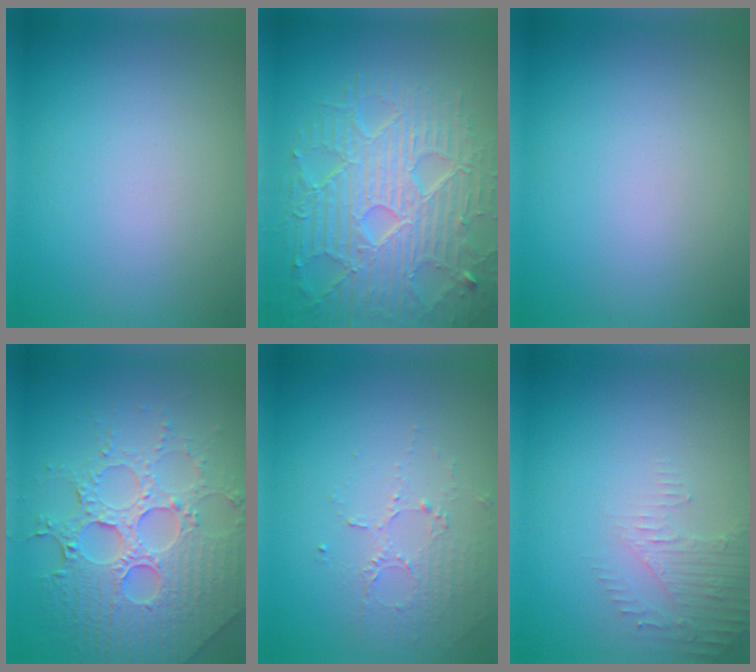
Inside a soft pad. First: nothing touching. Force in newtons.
{"total": 8.4, "press": 6.1, "slide": 5.8}
{"total": 0.0}
{"total": 7.9, "press": 5.8, "slide": 5.4}
{"total": 1.6, "press": 1.0, "slide": 1.3}
{"total": 2.2, "press": 2.1, "slide": 0.5}